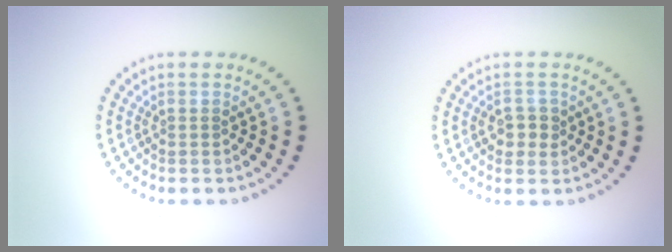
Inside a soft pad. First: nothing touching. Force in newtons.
{"total": 2.0, "press": 1.9, "slide": 0.6}